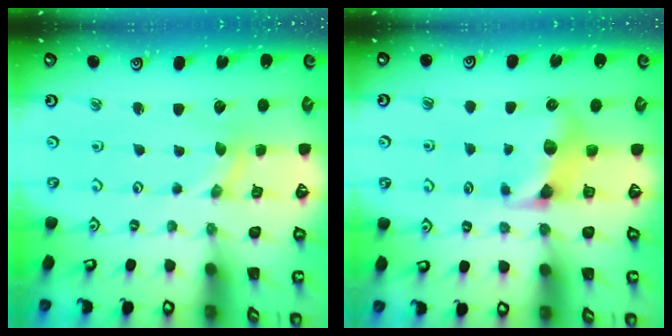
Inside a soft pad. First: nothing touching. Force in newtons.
{"total": 6.8, "press": 6.8, "slide": 0.5}